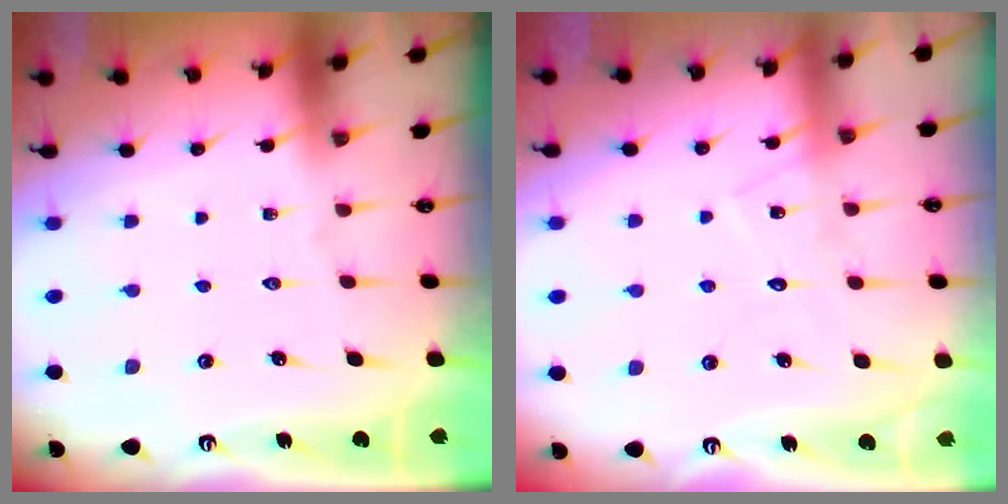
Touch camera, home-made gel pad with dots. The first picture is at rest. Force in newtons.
{"total": 9.4, "press": 9.4, "slide": 0.5}